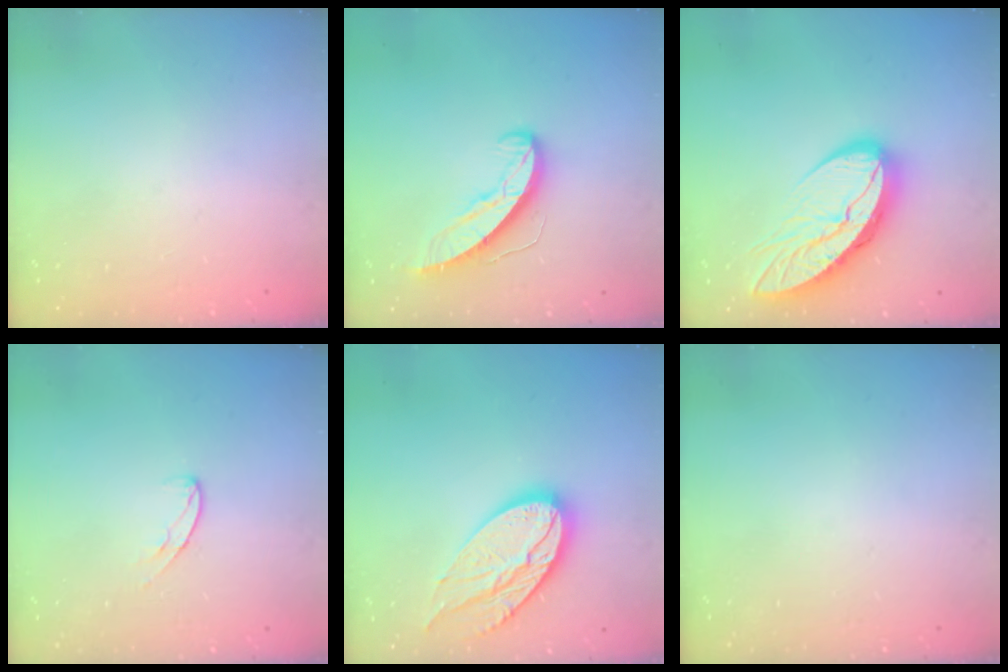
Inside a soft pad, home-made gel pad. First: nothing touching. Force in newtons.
{"total": 8.7, "press": 8.7, "slide": 0.6}
{"total": 14.5, "press": 14.5, "slide": 1.3}
{"total": 5.7, "press": 5.7, "slide": 0.4}
{"total": 17.6, "press": 17.5, "slide": 1.4}
{"total": 0.0}